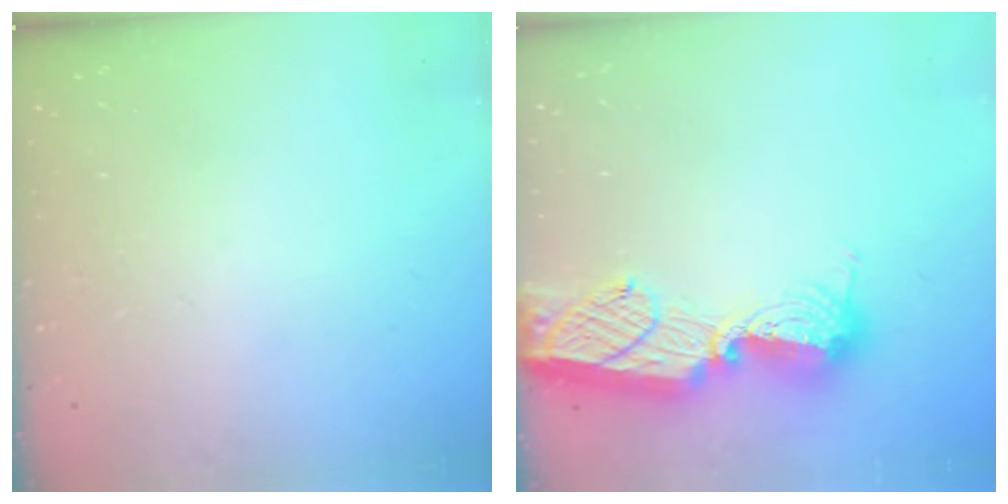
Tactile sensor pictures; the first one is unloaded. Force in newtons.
{"total": 15.2, "press": 15.1, "slide": 1.3}